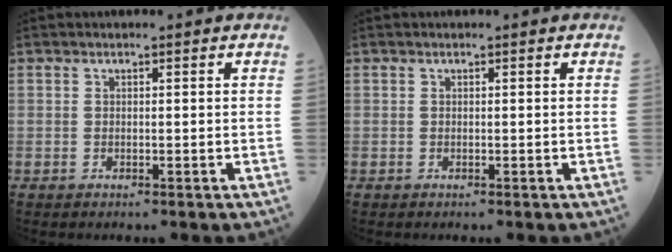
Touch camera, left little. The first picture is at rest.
{"total": 0.0}